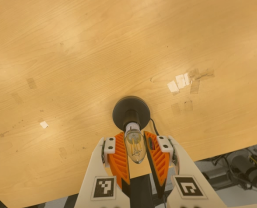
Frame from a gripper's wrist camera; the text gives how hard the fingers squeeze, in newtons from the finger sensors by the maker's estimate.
{"total": 8.6, "left": 7.7, "right": 9.4}